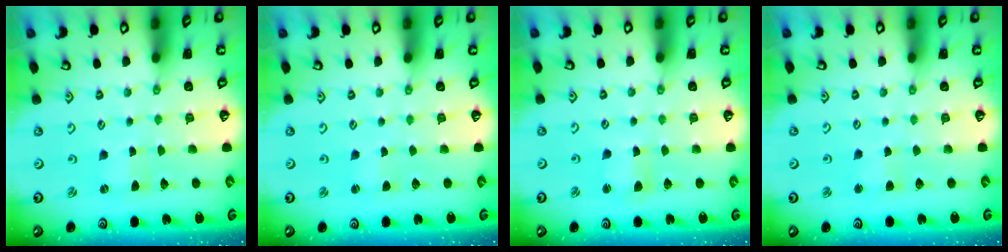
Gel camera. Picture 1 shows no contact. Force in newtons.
{"total": 1.8, "press": 1.8, "slide": 0.3}
{"total": 2.7, "press": 2.7, "slide": 0.3}
{"total": 3.3, "press": 3.3, "slide": 0.3}